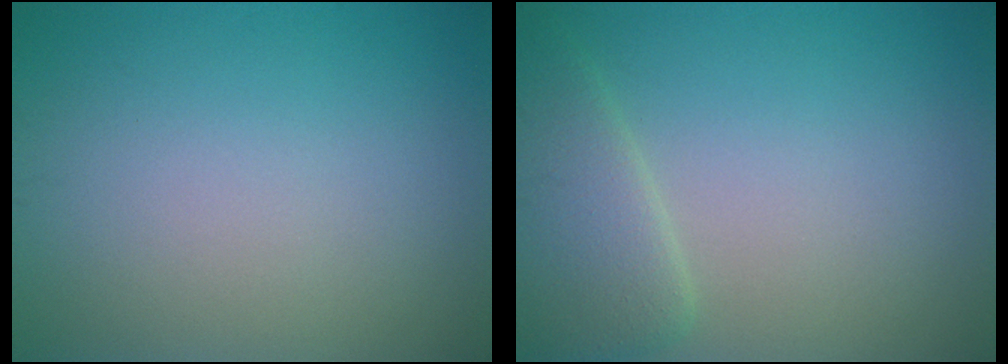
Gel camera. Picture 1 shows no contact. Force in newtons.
{"total": 4.2, "press": 4.2, "slide": 0.1}